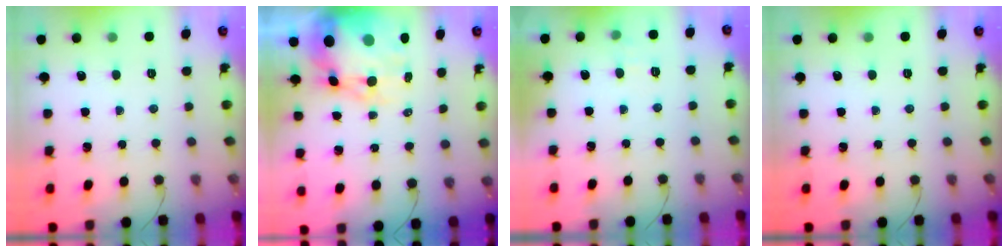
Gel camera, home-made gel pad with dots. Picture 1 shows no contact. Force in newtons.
{"total": 12.1, "press": 11.7, "slide": 3.1}
{"total": 6.1, "press": 5.9, "slide": 1.6}
{"total": 0.0}